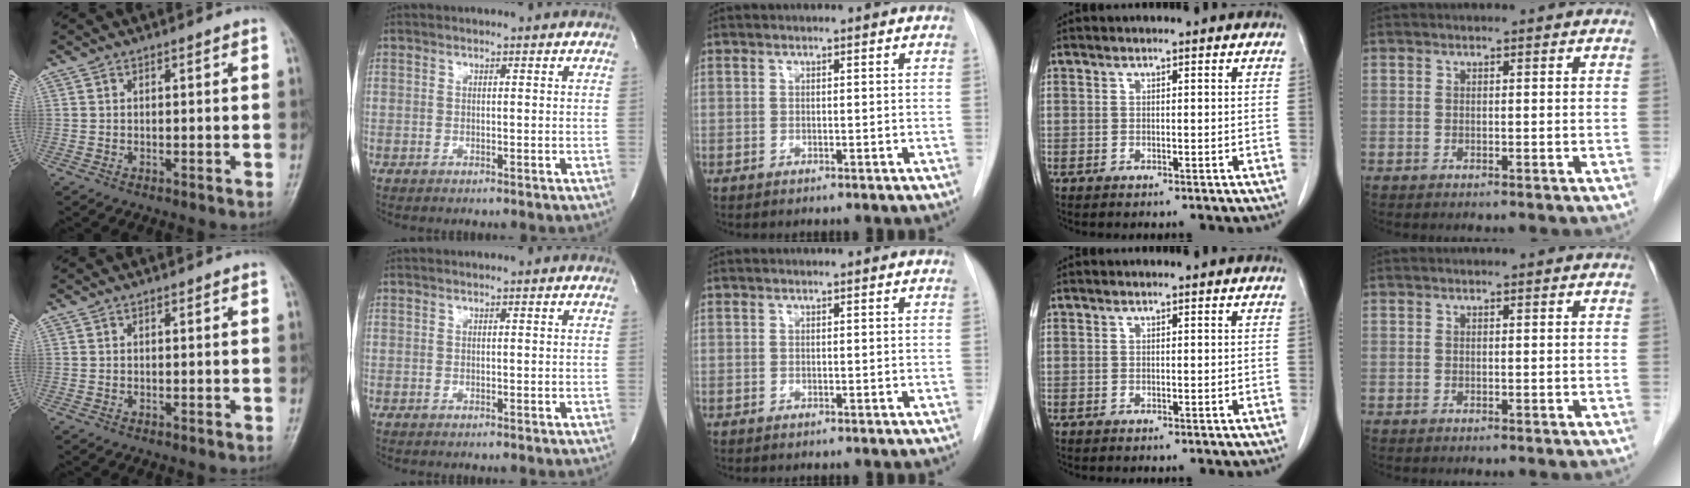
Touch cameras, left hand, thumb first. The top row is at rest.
{}